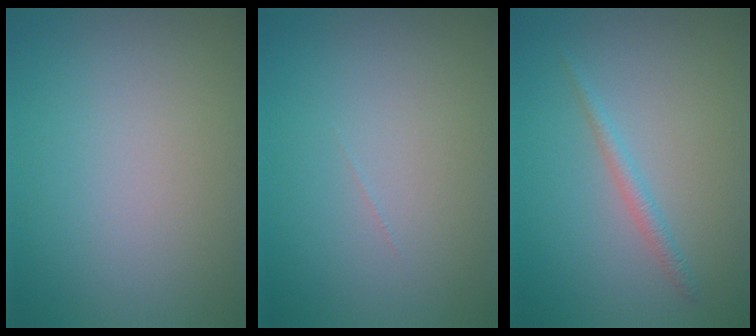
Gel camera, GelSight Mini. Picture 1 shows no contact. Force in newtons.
{"total": 0.0}
{"total": 1.4, "press": 1.4, "slide": 0.0}